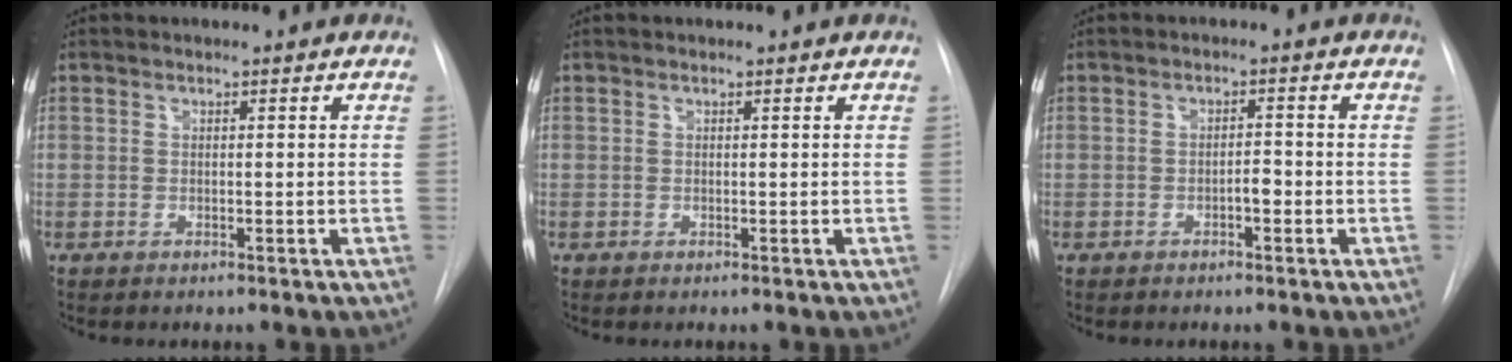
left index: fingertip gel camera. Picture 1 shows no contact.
{"total": 0.0}
{"total": 1.7, "force": [-0.9, 0.6, 1.3], "torque": [-0.020, 0.005, -0.012]}